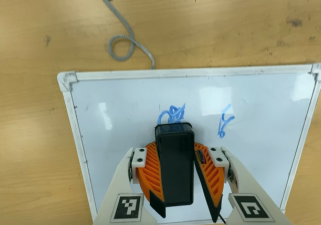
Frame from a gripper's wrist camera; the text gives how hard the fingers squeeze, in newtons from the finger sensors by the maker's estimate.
{"total": 13.7, "left": 15.2, "right": 12.1}